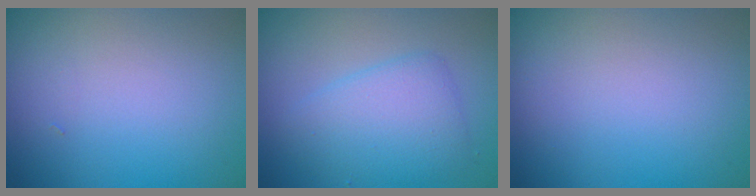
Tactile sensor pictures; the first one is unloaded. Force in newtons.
{"total": 4.2, "press": 4.2, "slide": 0.0}
{"total": 0.0}